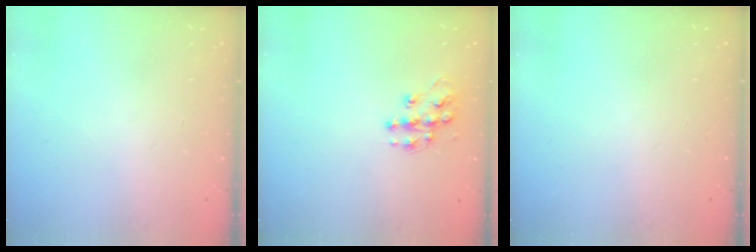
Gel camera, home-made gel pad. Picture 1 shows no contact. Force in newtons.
{"total": 10.8, "press": 10.8, "slide": 0.6}
{"total": 0.0}